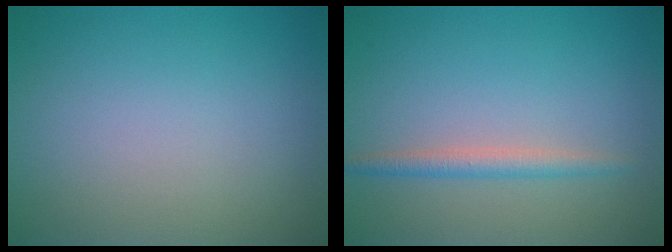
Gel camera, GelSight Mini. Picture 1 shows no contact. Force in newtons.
{"total": 1.8, "press": 1.8, "slide": 0.1}